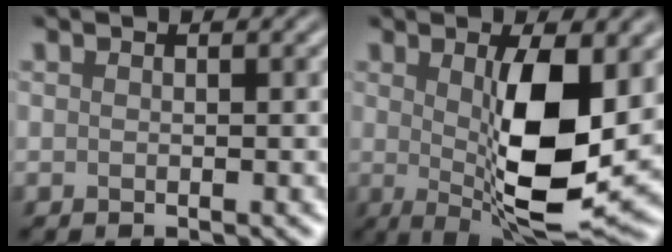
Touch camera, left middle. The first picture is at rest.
{"total": 9.3, "force": [0.2, 2.6, 8.9], "torque": [-0.144, -0.014, 0.016]}